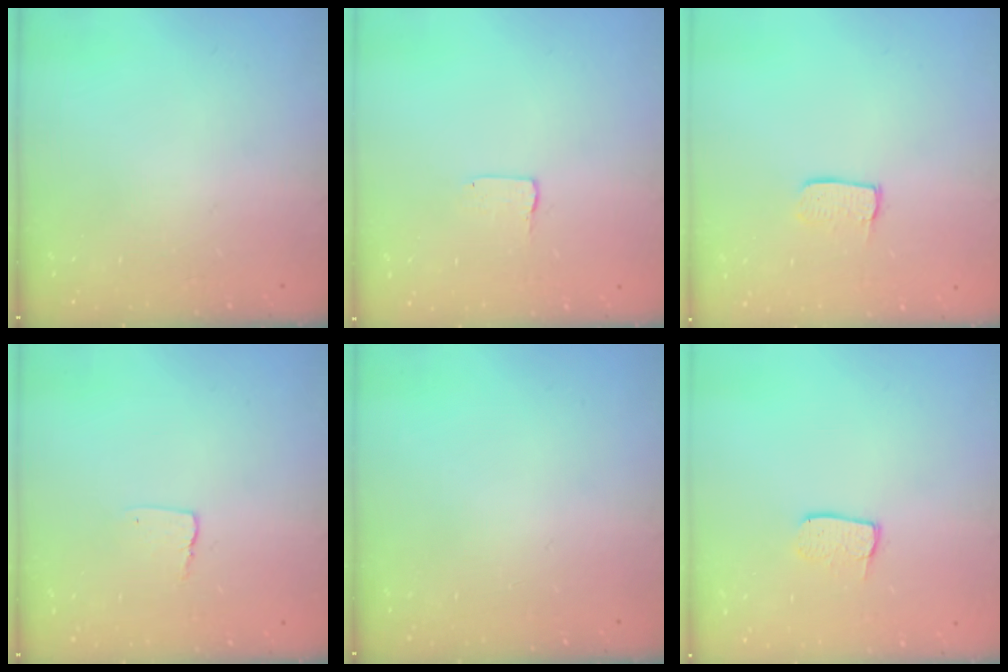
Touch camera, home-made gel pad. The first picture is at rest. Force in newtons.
{"total": 1.3, "press": 1.2, "slide": 0.1}
{"total": 6.2, "press": 6.2, "slide": 0.4}
{"total": 3.6, "press": 3.6, "slide": 0.3}
{"total": 0.0}
{"total": 6.7, "press": 6.7, "slide": 0.4}